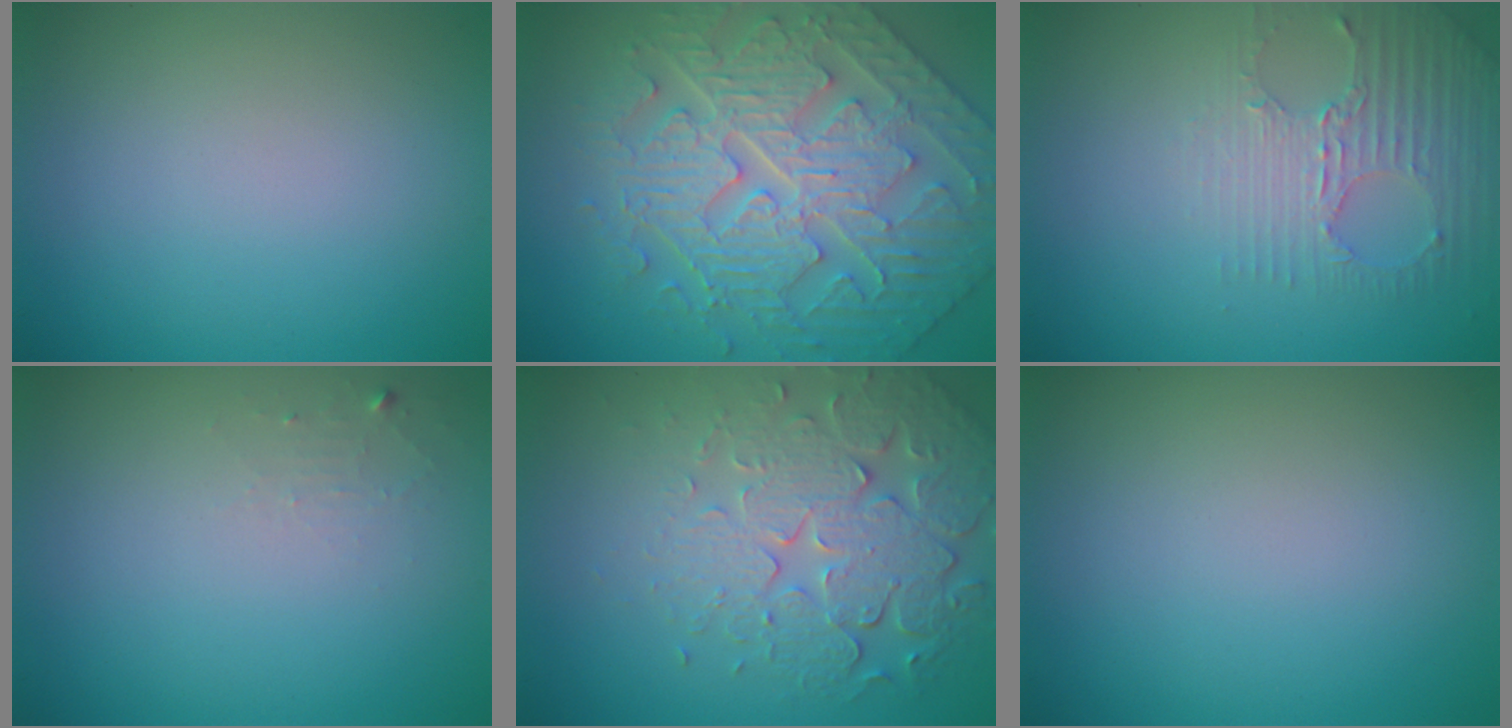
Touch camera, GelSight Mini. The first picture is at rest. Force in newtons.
{"total": 7.2, "press": 6.2, "slide": 3.7}
{"total": 2.8, "press": 2.5, "slide": 1.3}
{"total": 1.0, "press": 1.0, "slide": 0.1}
{"total": 6.8, "press": 5.1, "slide": 4.5}
{"total": 0.0}